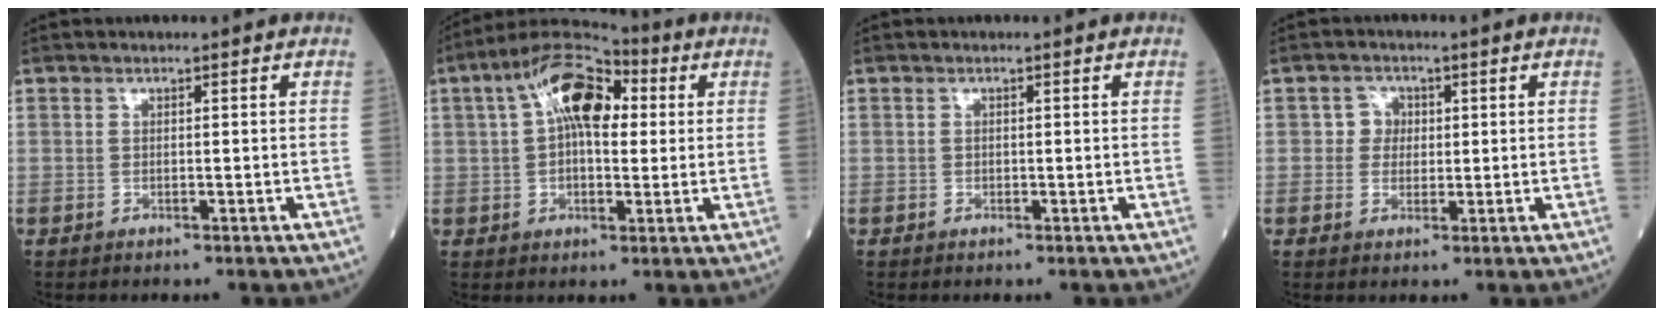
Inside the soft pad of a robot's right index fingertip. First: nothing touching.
{"total": 12.4, "force": [3.6, 5.7, 10.5], "torque": [-0.192, 0.043, 0.053]}
{"total": 0.0}
{"total": 2.7, "force": [0.4, 2.5, 0.8], "torque": [-0.004, 0.006, 0.001]}